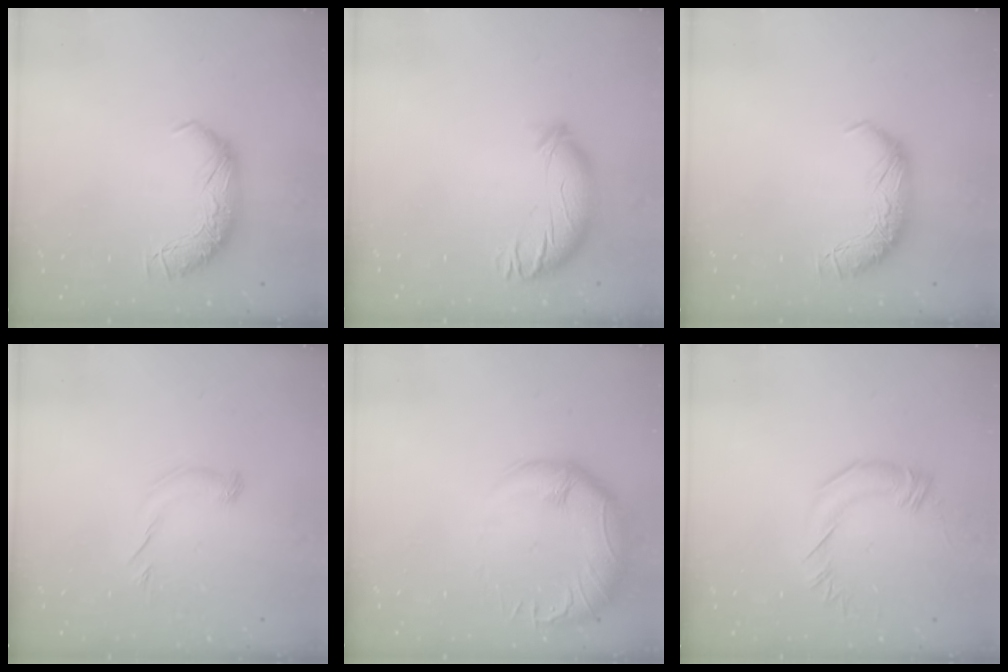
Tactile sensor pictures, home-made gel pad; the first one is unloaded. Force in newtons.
{"total": 3.7, "press": 2.9, "slide": 2.3}
{"total": 0.0}
{"total": 6.5, "press": 6.5, "slide": 1.0}
{"total": 3.1, "press": 0.8, "slide": 2.9}
{"total": 2.5, "press": 2.4, "slide": 0.3}